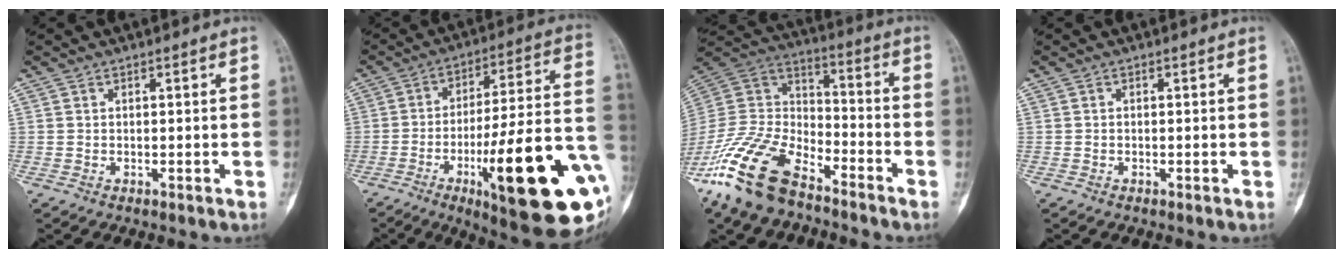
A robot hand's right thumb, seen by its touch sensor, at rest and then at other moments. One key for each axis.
{"total": 29.6, "fx": -9.5, "fy": 6.4, "fz": 27.3, "tx": -0.366, "ty": 0.017, "tz": -0.132}
{"total": 18.8, "fx": -13.0, "fy": 8.6, "fz": 10.6, "tx": -0.207, "ty": 0.064, "tz": -0.248}
{"total": 0.0}